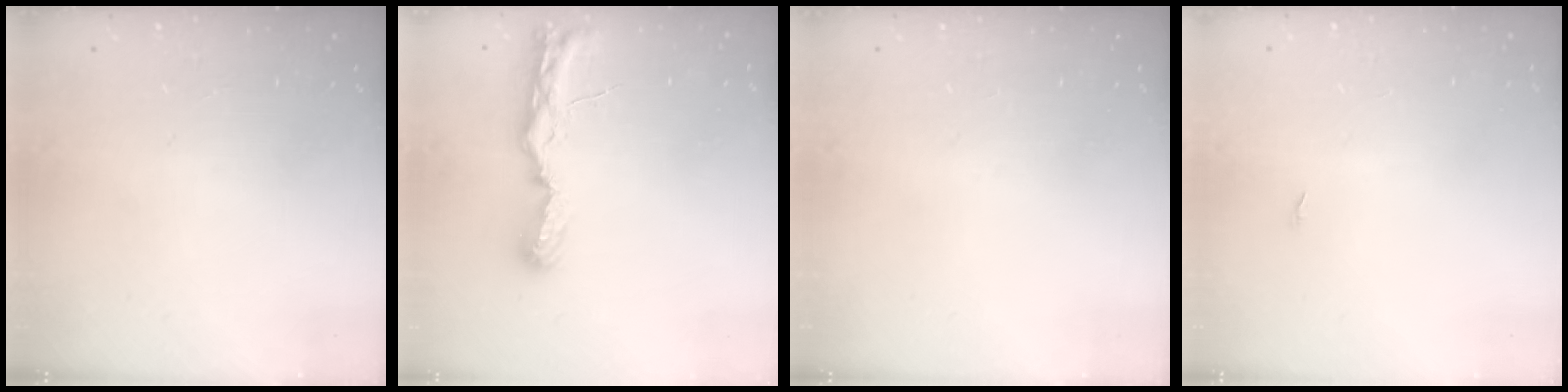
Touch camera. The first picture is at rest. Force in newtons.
{"total": 7.7, "press": 7.7, "slide": 0.5}
{"total": 0.0}
{"total": 4.0, "press": 1.3, "slide": 3.7}